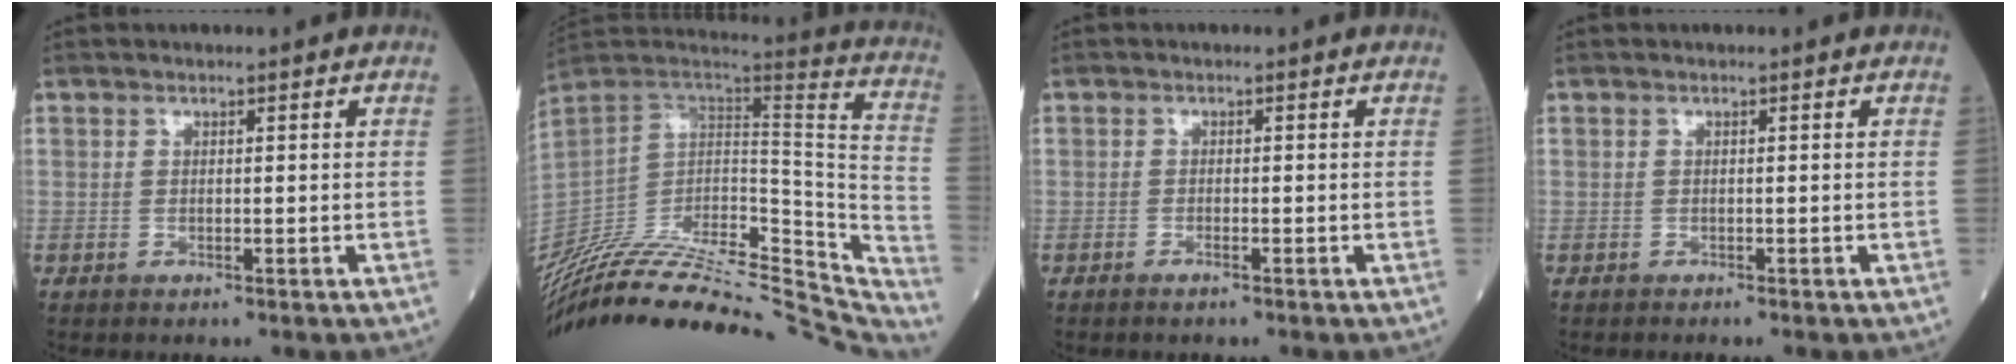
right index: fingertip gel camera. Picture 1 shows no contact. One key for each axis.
{"total": 40.9, "fx": -36.0, "fy": 10.5, "fz": 16.1, "tx": -0.240, "ty": -0.042, "tz": -0.493}
{"total": 1.0, "fx": -0.7, "fy": 0.1, "fz": 0.7, "tx": -0.018, "ty": -0.001, "tz": -0.013}
{"total": 0.9, "fx": -0.8, "fy": 0.0, "fz": 0.4, "tx": -0.005, "ty": -0.001, "tz": -0.012}